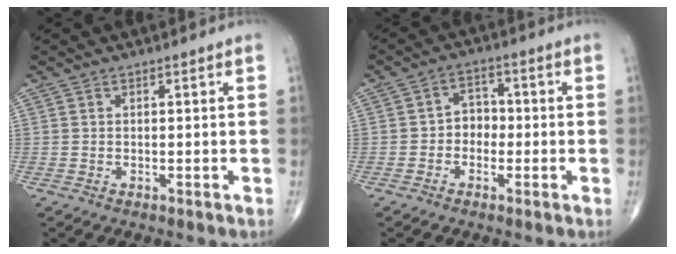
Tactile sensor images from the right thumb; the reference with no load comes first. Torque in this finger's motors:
{"motor_torque": [0.00, 0.16, -0.09, 0.06, 0.02]}